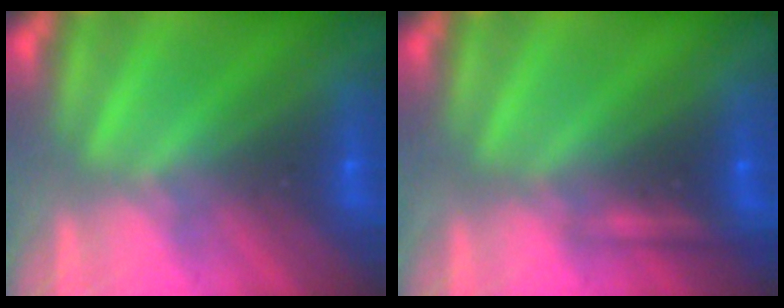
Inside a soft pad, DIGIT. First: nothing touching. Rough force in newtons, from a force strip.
{"total": 2.2}